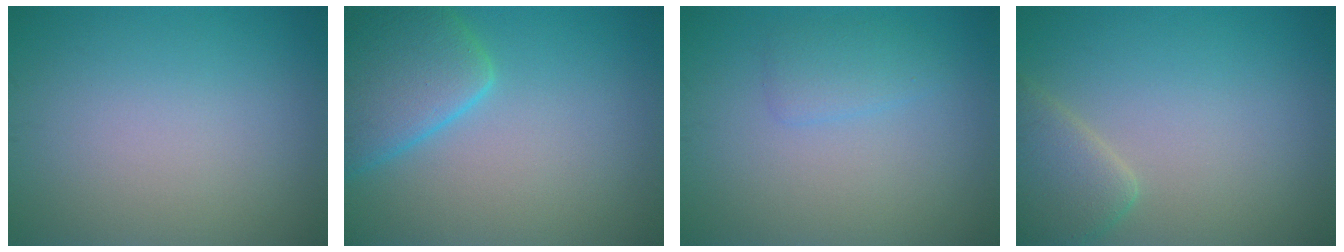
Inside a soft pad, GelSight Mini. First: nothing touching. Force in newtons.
{"total": 6.1, "press": 6.1, "slide": 0.5}
{"total": 1.8, "press": 1.8, "slide": 0.0}
{"total": 3.3, "press": 3.3, "slide": 0.2}